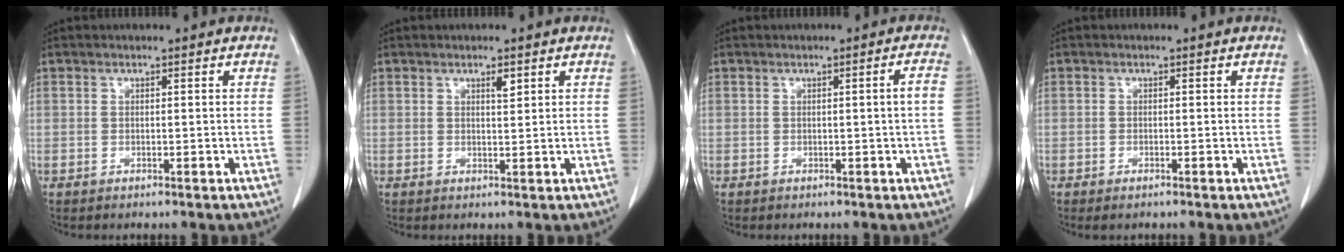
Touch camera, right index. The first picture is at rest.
{"total": 1.4, "force": [0.8, 0.3, 1.1], "torque": [-0.020, -0.004, 0.014]}
{"total": 1.6, "force": [-0.2, -0.4, 1.5], "torque": [-0.025, 0.000, 0.000]}
{"total": 1.0, "force": [-0.8, 0.2, 0.7], "torque": [-0.013, -0.003, -0.009]}